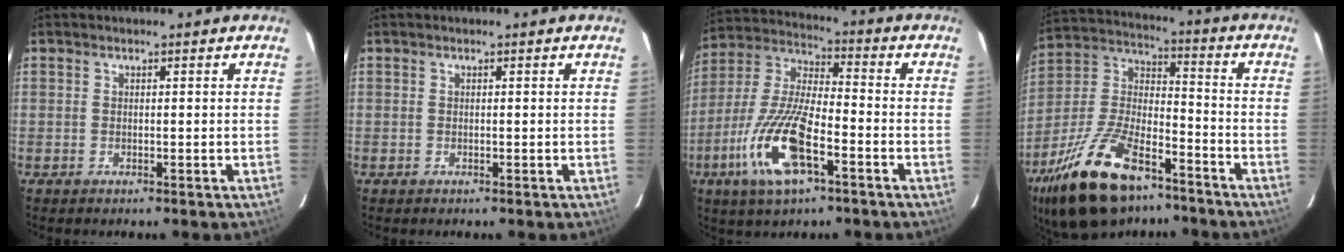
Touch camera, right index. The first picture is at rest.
{"total": 0.0}
{"total": 16.8, "force": [-7.4, 5.5, 14.1], "torque": [-0.305, -0.015, -0.148]}
{"total": 22.8, "force": [-14.8, 10.2, 14.1], "torque": [-0.289, 0.000, -0.256]}